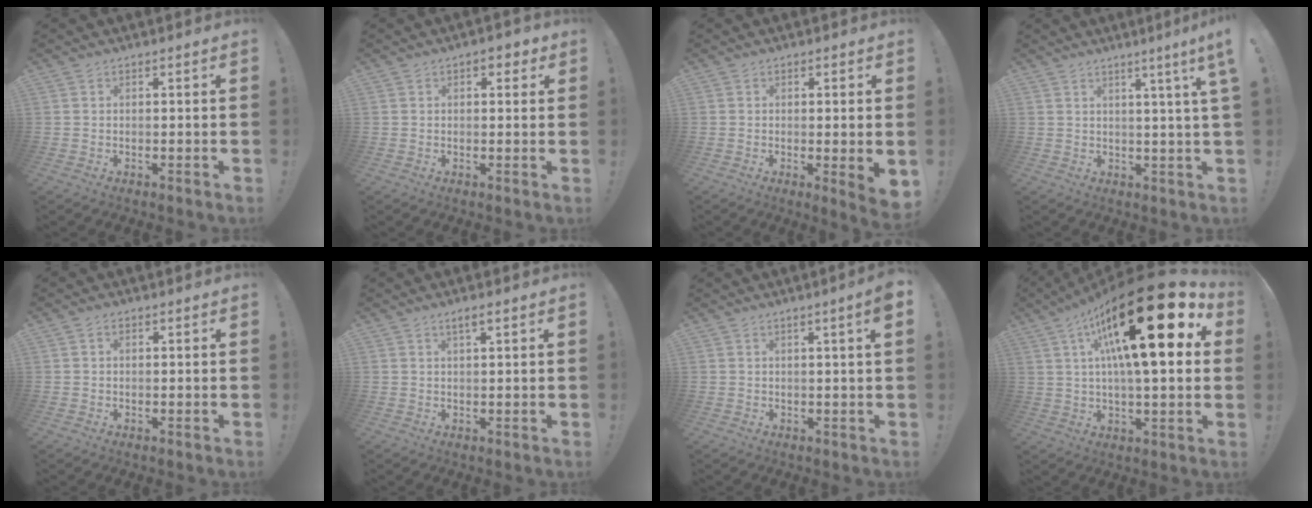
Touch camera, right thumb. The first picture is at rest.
{"total": 3.1, "force": [1.2, 2.0, 2.1], "torque": [-0.013, -0.001, 0.014]}
{"total": 5.1, "force": [-0.3, 0.3, 5.1], "torque": [-0.070, -0.008, 0.000]}
{"total": 5.7, "force": [2.3, -1.0, 5.1], "torque": [-0.066, -0.014, 0.029]}
{"total": 0.8, "force": [0.2, 0.7, 0.3], "torque": [-0.001, 0.002, 0.002]}
{"total": 2.2, "force": [1.3, 0.2, 1.8], "torque": [-0.032, -0.002, 0.020]}
{"total": 4.0, "force": [1.6, -0.4, 3.6], "torque": [-0.053, -0.009, 0.023]}
{"total": 28.9, "force": [10.1, 7.6, 26.0], "torque": [-0.427, -0.066, 0.155]}